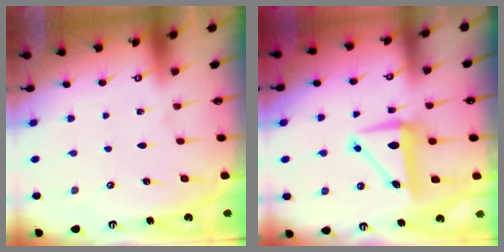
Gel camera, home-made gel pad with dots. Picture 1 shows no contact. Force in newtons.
{"total": 7.2, "press": 7.1, "slide": 1.3}